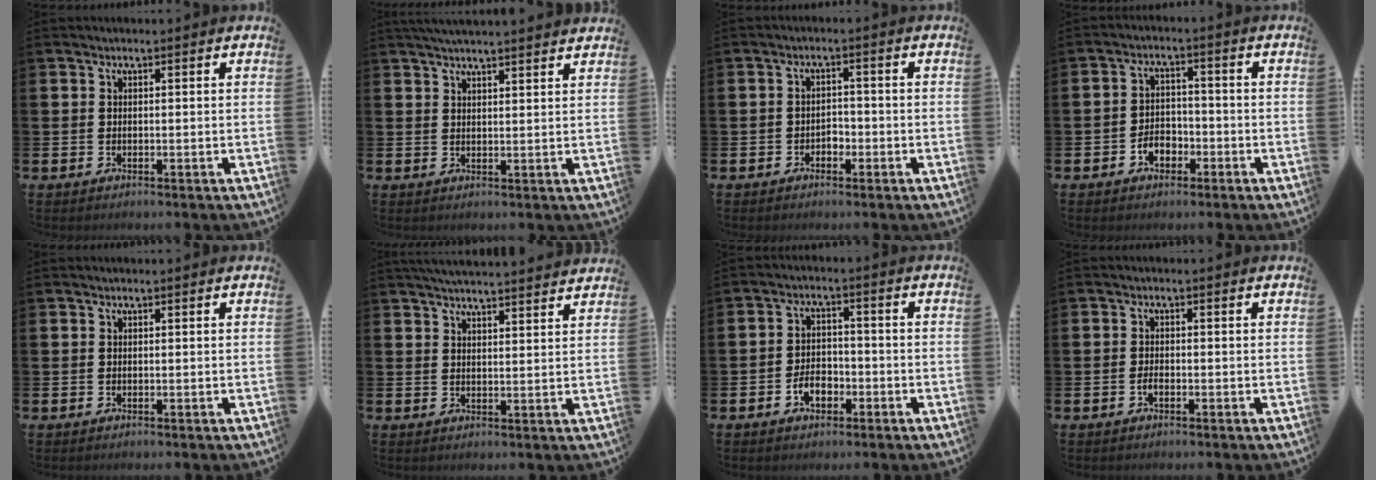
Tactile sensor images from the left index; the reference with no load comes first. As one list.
[{"total": 3.5, "force": [3.4, -0.2, 0.6], "torque": [-0.014, -0.013, 0.061]}, {"total": 1.7, "force": [-1.1, 1.2, 0.6], "torque": [-0.012, 0.002, -0.026]}, {"total": 3.3, "force": [-2.0, 2.3, 1.4], "torque": [-0.028, 0.007, -0.043]}, {"total": 0.0}, {"total": 4.4, "force": [4.3, -0.2, 0.5], "torque": [-0.015, -0.025, 0.077]}, {"total": 3.7, "force": [-1.8, 2.4, 2.2], "torque": [-0.030, 0.002, -0.039]}, {"total": 1.2, "force": [-0.6, 0.5, 0.9], "torque": [-0.023, 0.002, -0.011]}]